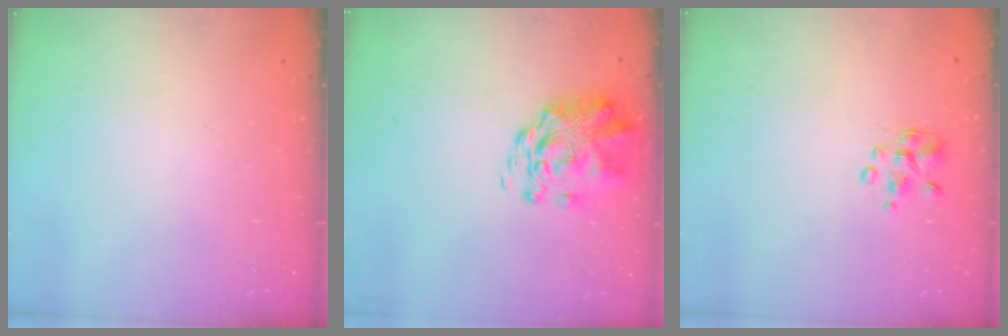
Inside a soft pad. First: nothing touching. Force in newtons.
{"total": 3.6, "press": 3.5, "slide": 1.1}
{"total": 2.3, "press": 2.1, "slide": 0.7}